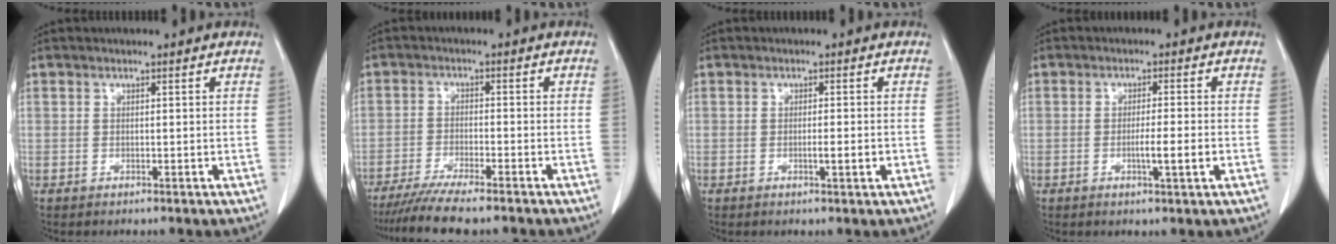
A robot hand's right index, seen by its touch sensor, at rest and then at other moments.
{"total": 9.1, "force": [-7.7, 0.3, 4.8], "torque": [-0.072, -0.022, -0.124]}
{"total": 2.0, "force": [-0.5, 0.1, 1.9], "torque": [-0.033, -0.001, -0.005]}
{"total": 3.8, "force": [-1.0, -0.2, 3.7], "torque": [-0.061, -0.004, -0.014]}